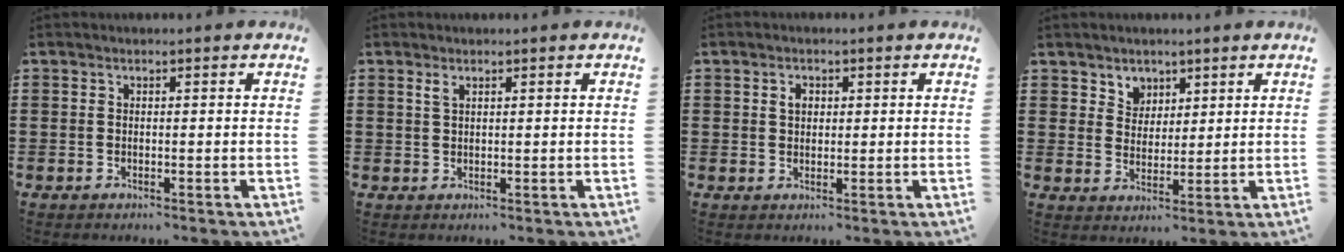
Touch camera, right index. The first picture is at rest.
{"total": 1.1, "force": [0.6, 0.4, 0.8], "torque": [-0.020, 0.000, 0.012]}
{"total": 1.8, "force": [0.6, 1.3, 1.1], "torque": [-0.027, 0.007, 0.010]}
{"total": 3.7, "force": [2.5, 2.7, -0.2], "torque": [-0.014, 0.005, 0.048]}